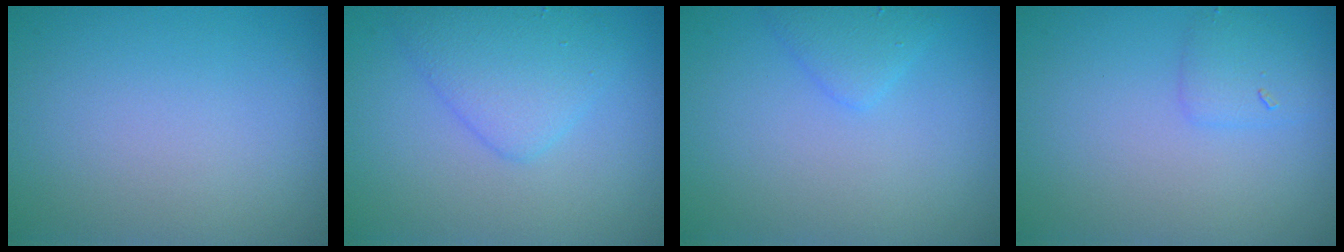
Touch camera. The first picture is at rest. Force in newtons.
{"total": 3.4, "press": 3.4, "slide": 0.1}
{"total": 1.7, "press": 1.7, "slide": 0.1}
{"total": 1.5, "press": 1.5, "slide": 0.1}